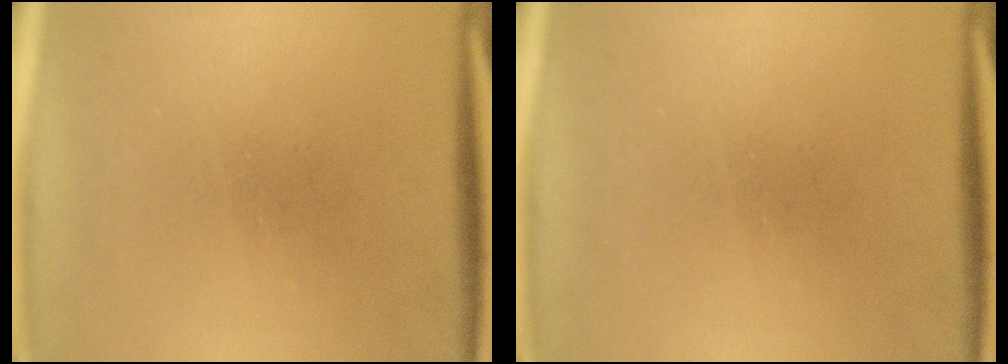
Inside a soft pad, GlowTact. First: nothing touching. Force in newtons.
{"total": 0.0}